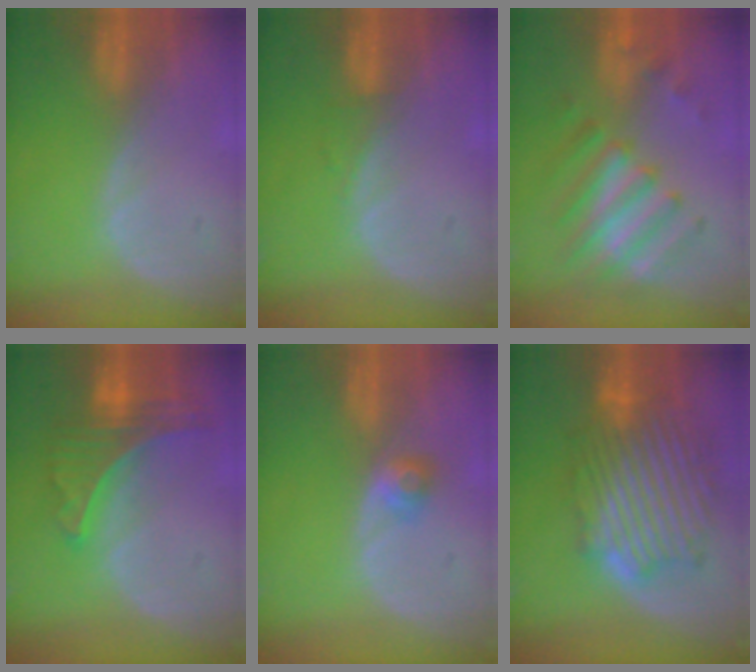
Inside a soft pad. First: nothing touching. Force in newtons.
{"total": 0.7, "press": 0.7, "slide": 0.1}
{"total": 8.0, "press": 7.7, "slide": 2.2}
{"total": 7.8, "press": 6.9, "slide": 3.6}
{"total": 2.5, "press": 2.2, "slide": 1.2}
{"total": 11.7, "press": 11.7, "slide": 0.8}